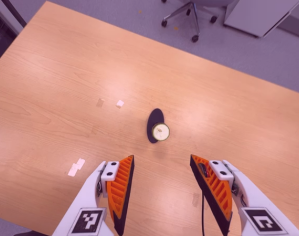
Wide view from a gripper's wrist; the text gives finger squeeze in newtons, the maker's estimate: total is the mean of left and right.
{"total": 0.0}